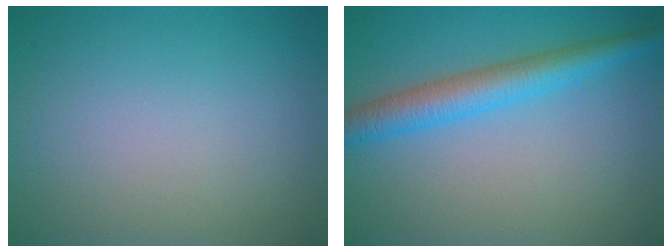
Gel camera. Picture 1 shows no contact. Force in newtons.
{"total": 4.3, "press": 4.3, "slide": 0.1}